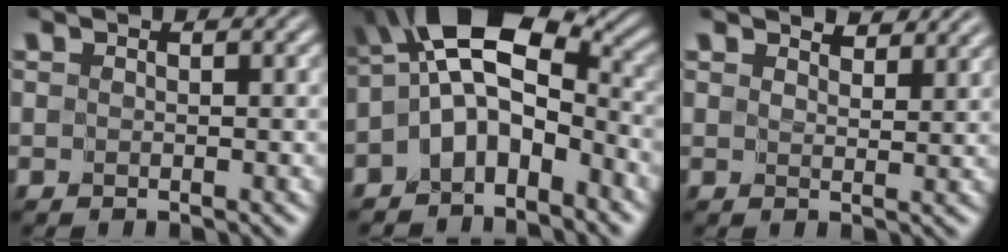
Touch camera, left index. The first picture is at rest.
{"total": 8.4, "force": [-1.9, 4.8, 6.6], "torque": [-0.100, 0.020, -0.045]}
{"total": 2.9, "force": [2.8, 0.5, 0.6], "torque": [-0.017, 0.000, 0.036]}